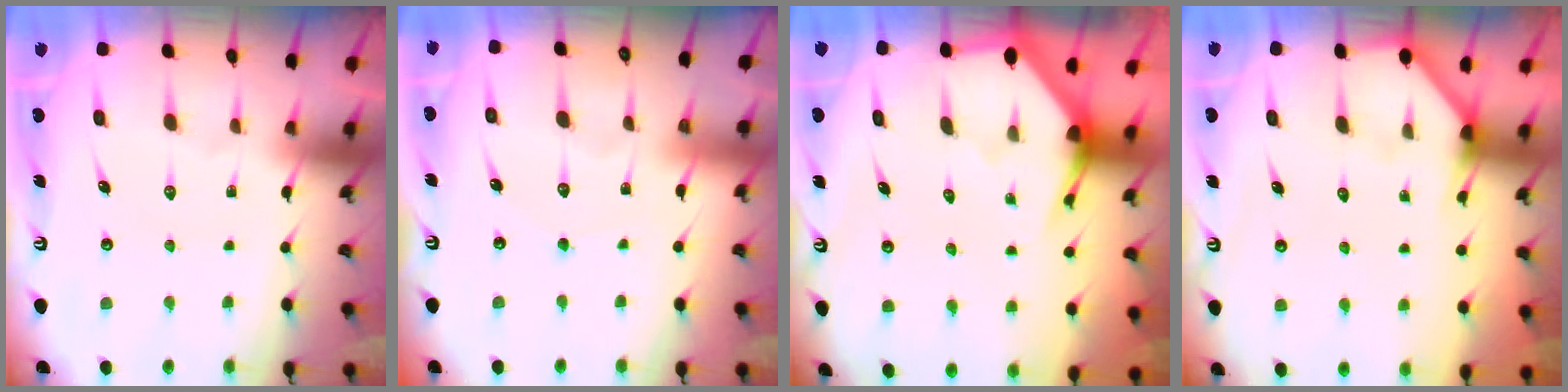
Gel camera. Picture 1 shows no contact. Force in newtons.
{"total": 3.0, "press": 3.0, "slide": 0.3}
{"total": 2.9, "press": 2.9, "slide": 0.1}
{"total": 2.2, "press": 2.2, "slide": 0.4}